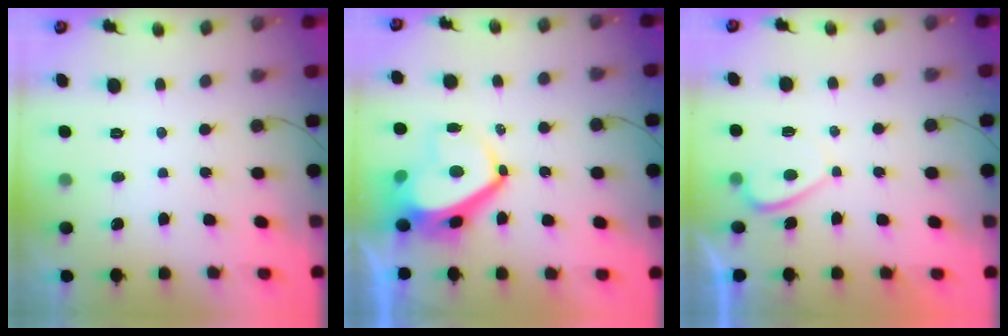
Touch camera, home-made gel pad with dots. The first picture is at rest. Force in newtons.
{"total": 9.2, "press": 9.1, "slide": 1.3}
{"total": 2.1, "press": 2.0, "slide": 0.7}